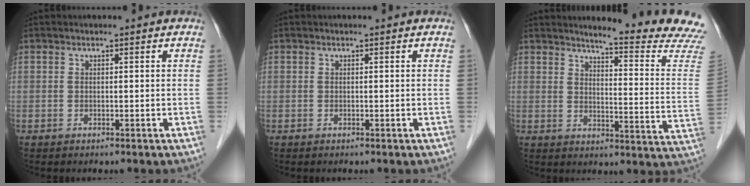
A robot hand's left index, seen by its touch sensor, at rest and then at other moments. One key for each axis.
{"total": 0.0}
{"total": 15.9, "fx": 15.0, "fy": -1.7, "fz": 5.0, "tx": -0.073, "ty": -0.116, "tz": 0.167}